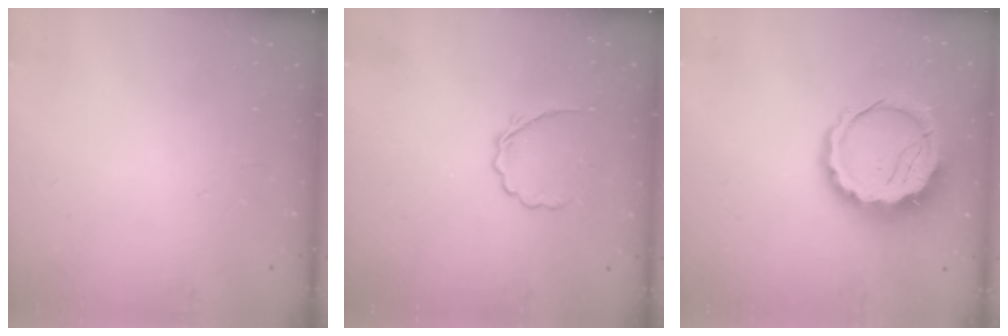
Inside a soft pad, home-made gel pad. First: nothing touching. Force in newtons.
{"total": 4.0, "press": 3.8, "slide": 1.1}
{"total": 11.3, "press": 10.9, "slide": 2.9}